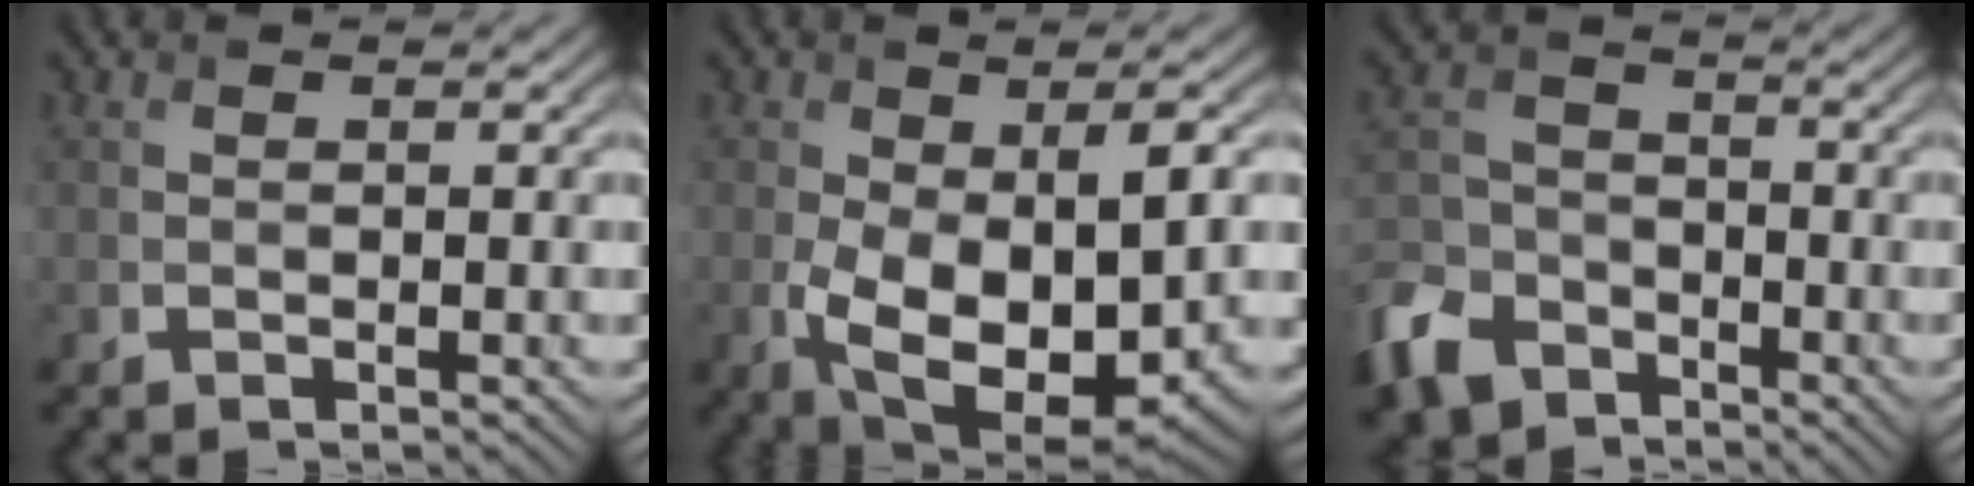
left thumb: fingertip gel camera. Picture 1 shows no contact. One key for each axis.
{"total": 11.6, "fx": -1.8, "fy": 6.1, "fz": 9.7, "tx": -0.194, "ty": -0.045, "tz": -0.012}
{"total": 9.3, "fx": -6.2, "fy": 5.7, "fz": 3.9, "tx": -0.102, "ty": -0.014, "tz": -0.143}